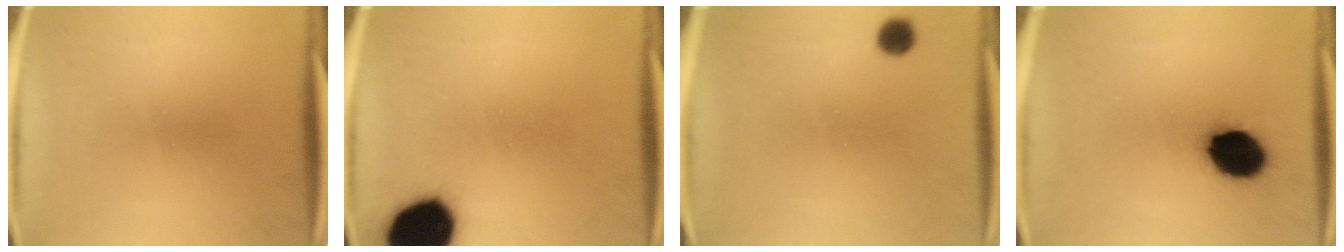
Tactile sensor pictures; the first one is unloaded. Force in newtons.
{"total": 19.0}
{"total": 3.2}
{"total": 12.6}